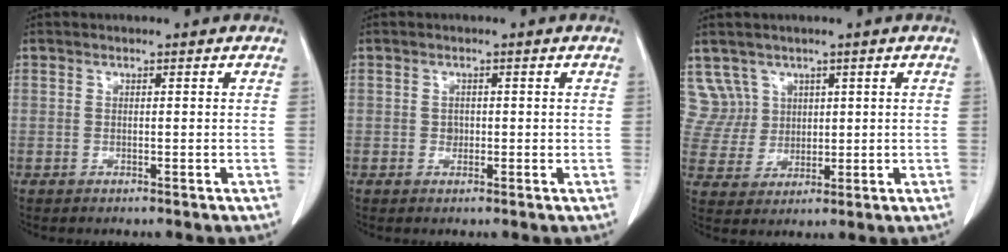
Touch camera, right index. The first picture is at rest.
{"total": 1.2, "force": [0.0, 1.0, 0.6], "torque": [-0.009, 0.002, 0.001]}
{"total": 6.1, "force": [3.3, 5.2, -0.5], "torque": [0.015, 0.014, 0.073]}